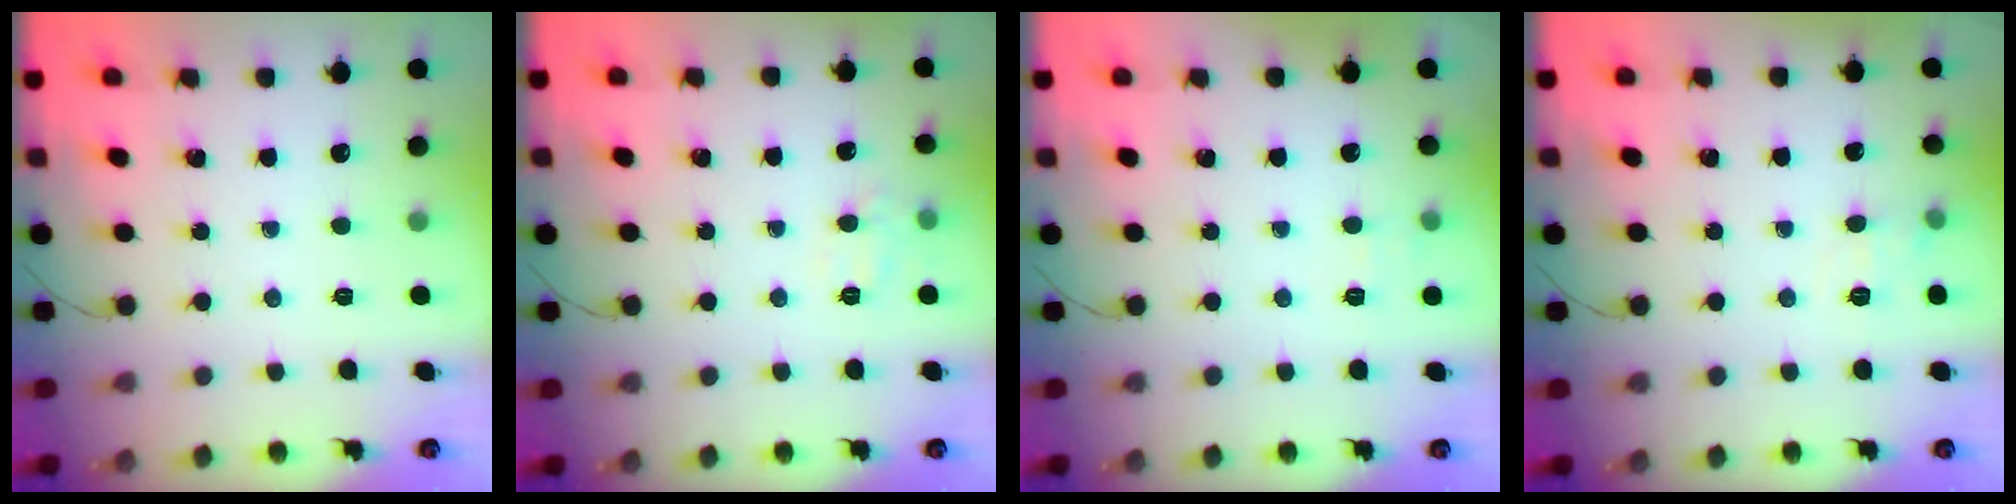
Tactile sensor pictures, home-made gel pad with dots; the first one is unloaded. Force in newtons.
{"total": 6.6, "press": 6.5, "slide": 1.2}
{"total": 5.5, "press": 5.3, "slide": 1.3}
{"total": 7.1, "press": 6.9, "slide": 1.7}